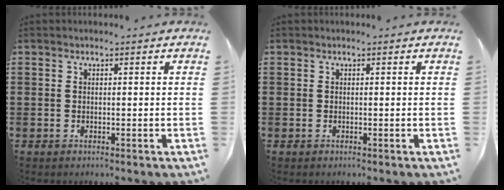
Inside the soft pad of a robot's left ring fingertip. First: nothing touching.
{"total": 0.0}